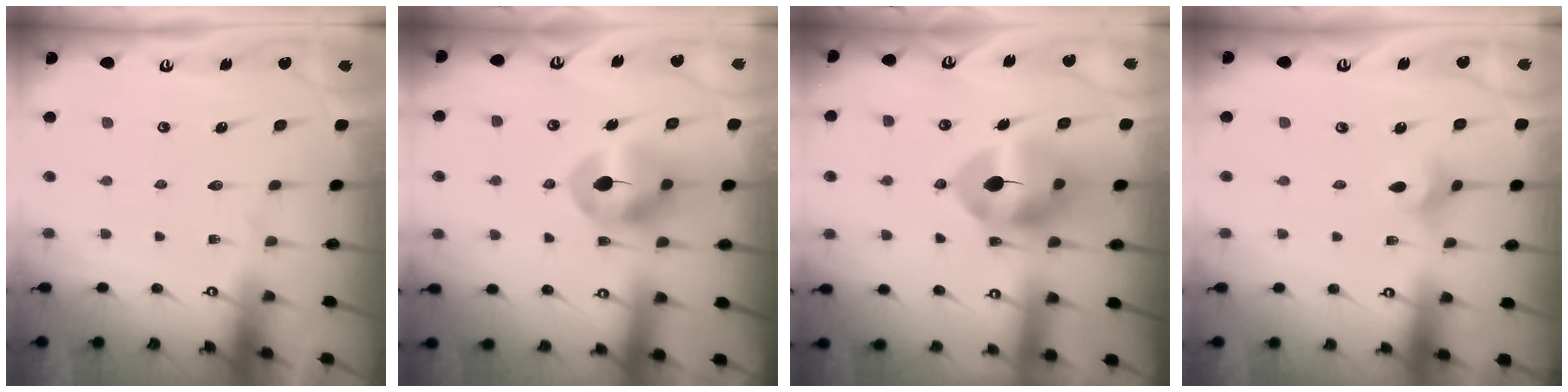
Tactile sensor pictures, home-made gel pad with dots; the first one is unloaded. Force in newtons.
{"total": 8.5, "press": 8.5, "slide": 1.0}
{"total": 10.8, "press": 10.6, "slide": 1.9}
{"total": 3.5, "press": 3.4, "slide": 0.8}